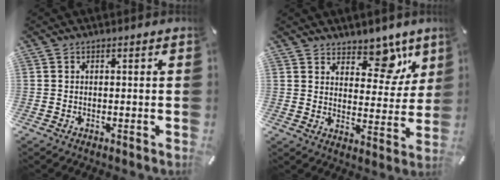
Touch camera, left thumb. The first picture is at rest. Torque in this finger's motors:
{"motor_torque": [0.12, 0.35, -0.02, 0.21, 0.03]}